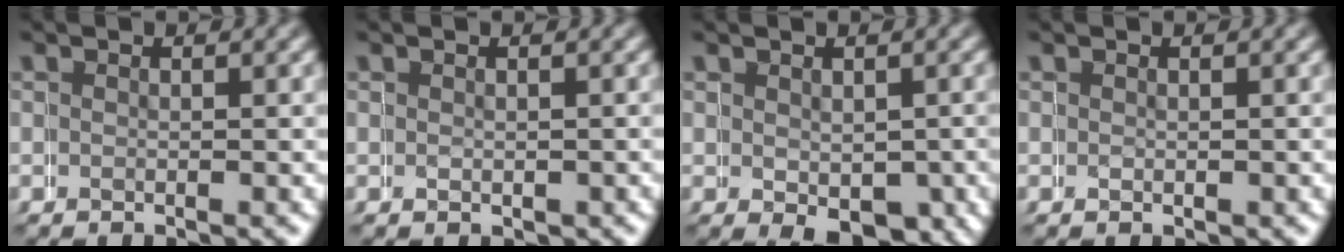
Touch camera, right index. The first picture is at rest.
{"total": 0.7, "force": [0.3, 0.6, -0.1], "torque": [0.010, -0.002, 0.008]}
{"total": 4.2, "force": [-1.3, 2.2, 3.3], "torque": [-0.034, -0.015, -0.009]}
{"total": 0.5, "force": [0.4, 0.3, 0.0], "torque": [0.007, 0.000, 0.008]}